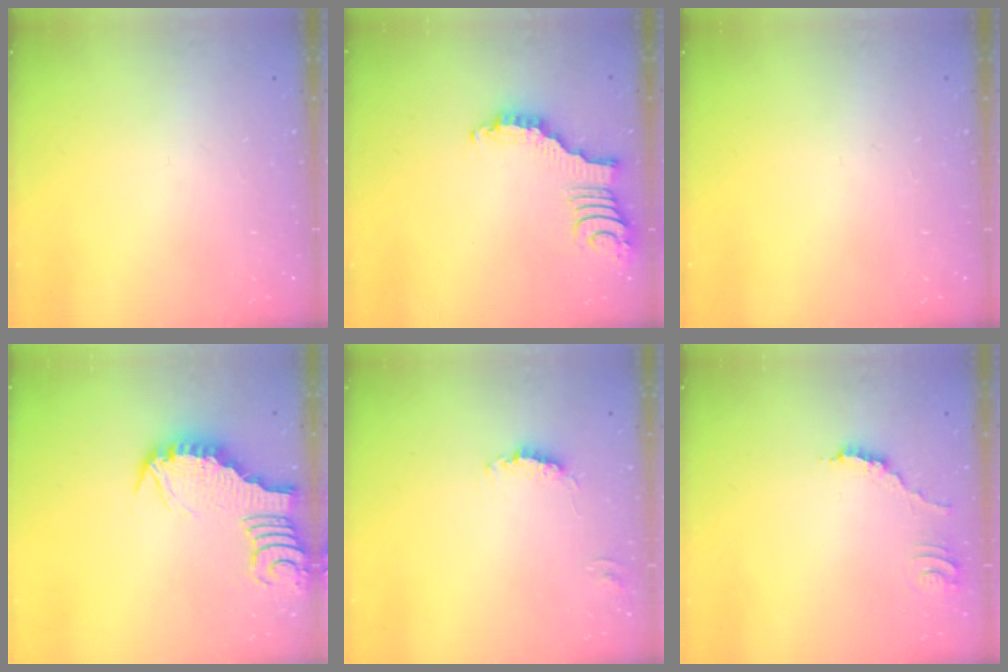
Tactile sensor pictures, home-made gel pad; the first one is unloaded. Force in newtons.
{"total": 2.9, "press": 2.9, "slide": 0.4}
{"total": 0.0}
{"total": 2.9, "press": 2.9, "slide": 0.3}
{"total": 0.8, "press": 0.8, "slide": 0.1}
{"total": 2.0, "press": 2.0, "slide": 0.4}